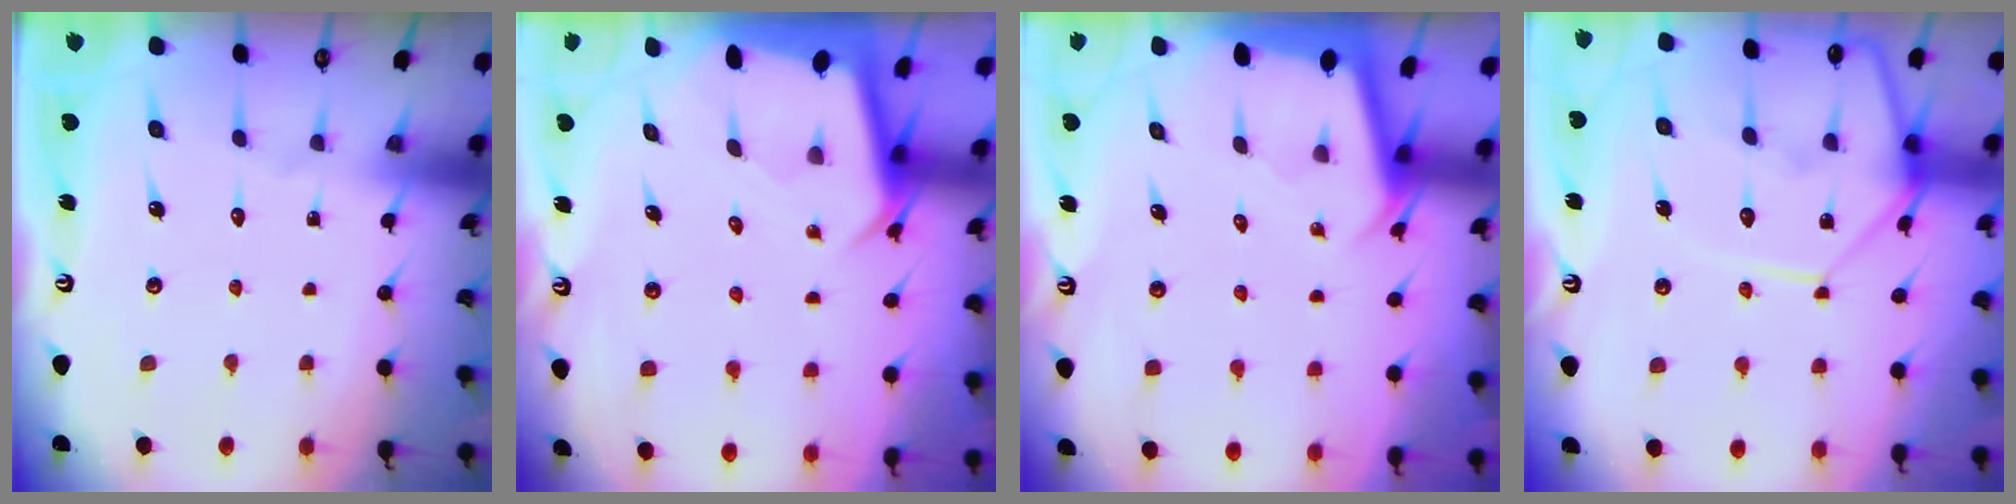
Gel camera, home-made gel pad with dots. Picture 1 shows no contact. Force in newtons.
{"total": 3.4, "press": 3.4, "slide": 0.3}
{"total": 2.3, "press": 2.3, "slide": 0.1}
{"total": 12.8, "press": 12.7, "slide": 1.1}